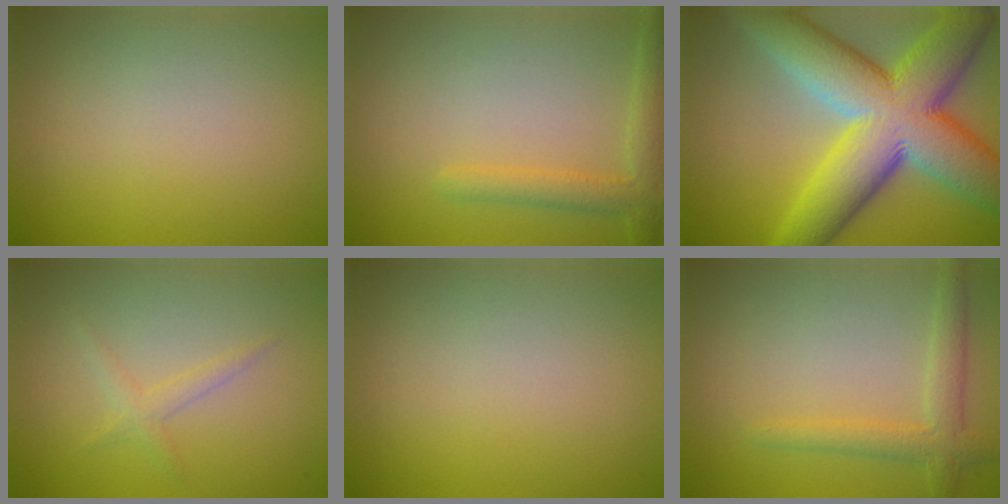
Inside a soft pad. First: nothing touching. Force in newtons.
{"total": 2.8, "press": 2.8, "slide": 0.2}
{"total": 14.6, "press": 14.6, "slide": 0.7}
{"total": 1.3, "press": 1.3, "slide": 0.1}
{"total": 0.0}
{"total": 2.7, "press": 2.7, "slide": 0.1}